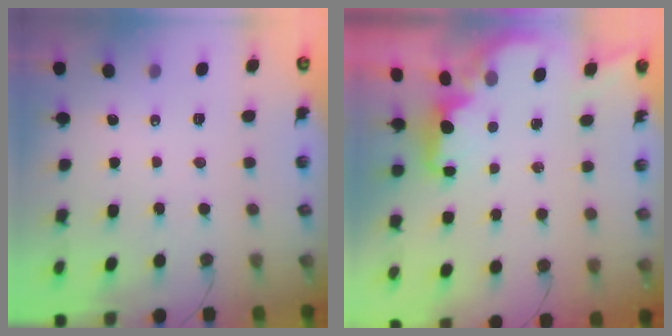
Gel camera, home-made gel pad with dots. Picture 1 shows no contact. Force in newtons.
{"total": 2.3, "press": 2.1, "slide": 0.8}